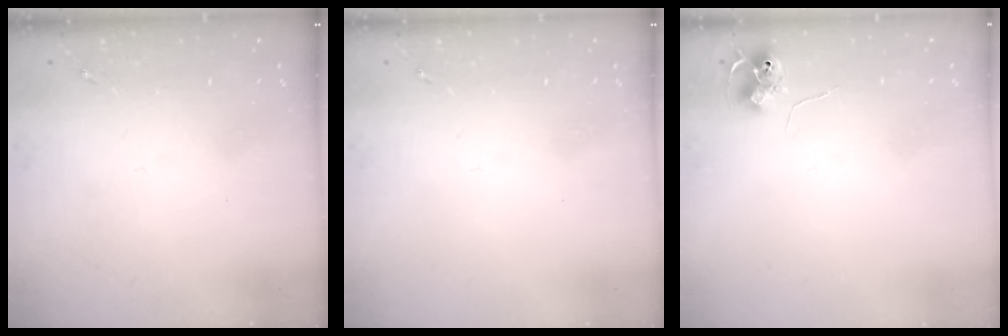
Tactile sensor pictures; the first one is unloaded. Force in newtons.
{"total": 0.0}
{"total": 7.9, "press": 7.8, "slide": 0.9}